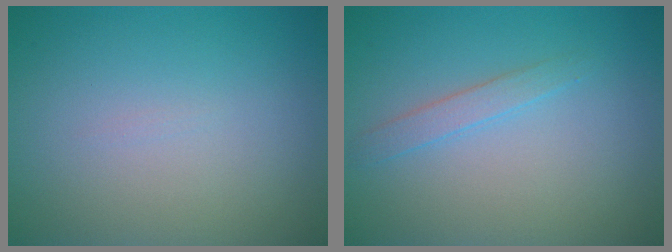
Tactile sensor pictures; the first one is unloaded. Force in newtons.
{"total": 1.5, "press": 1.5, "slide": 0.1}